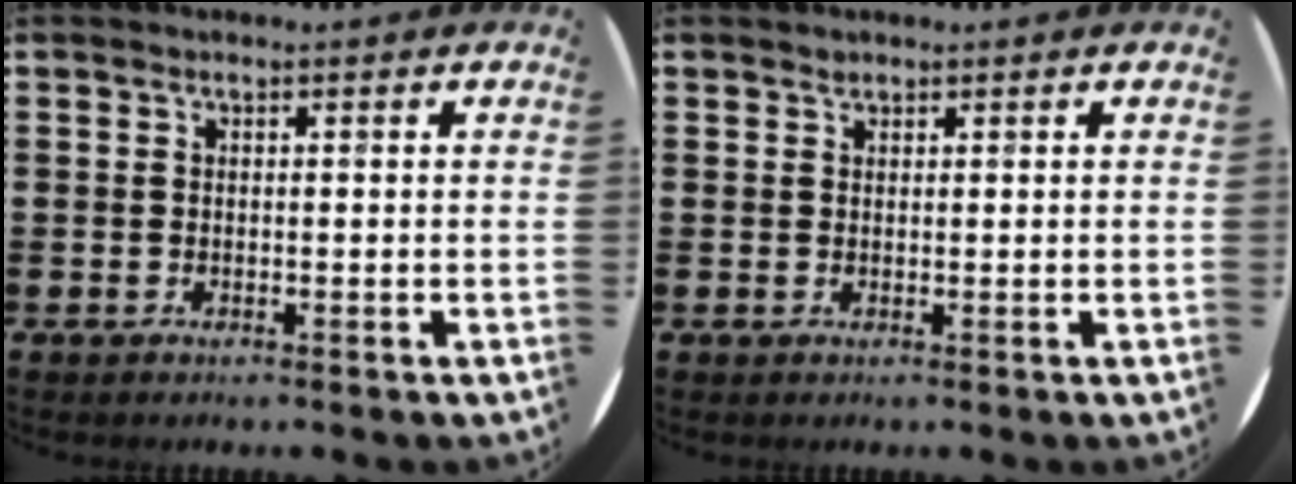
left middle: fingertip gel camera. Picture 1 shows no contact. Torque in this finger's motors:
{"motor_torque": [0.12, -0.12, -0.01, 0.00]}